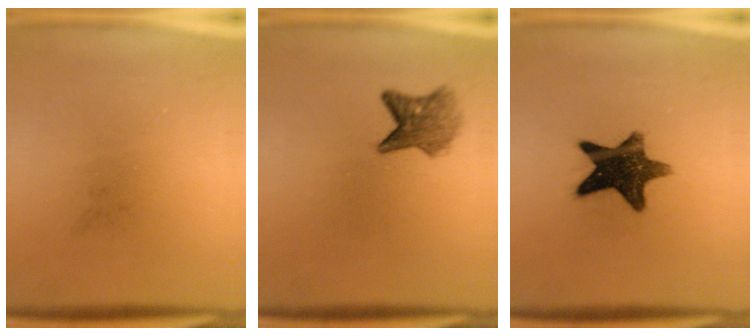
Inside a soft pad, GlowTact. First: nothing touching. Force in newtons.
{"total": 4.2}
{"total": 12.5}